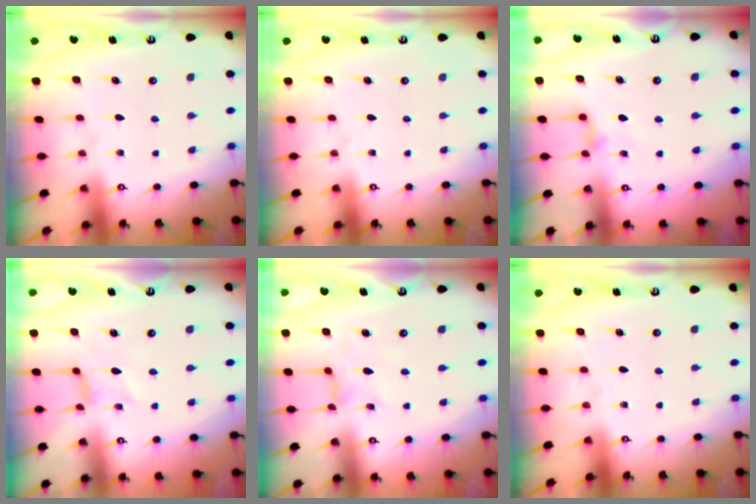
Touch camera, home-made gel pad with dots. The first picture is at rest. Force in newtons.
{"total": 0.0}
{"total": 3.6, "press": 3.5, "slide": 0.6}
{"total": 0.0}
{"total": 0.6, "press": 0.6, "slide": 0.2}
{"total": 0.0}